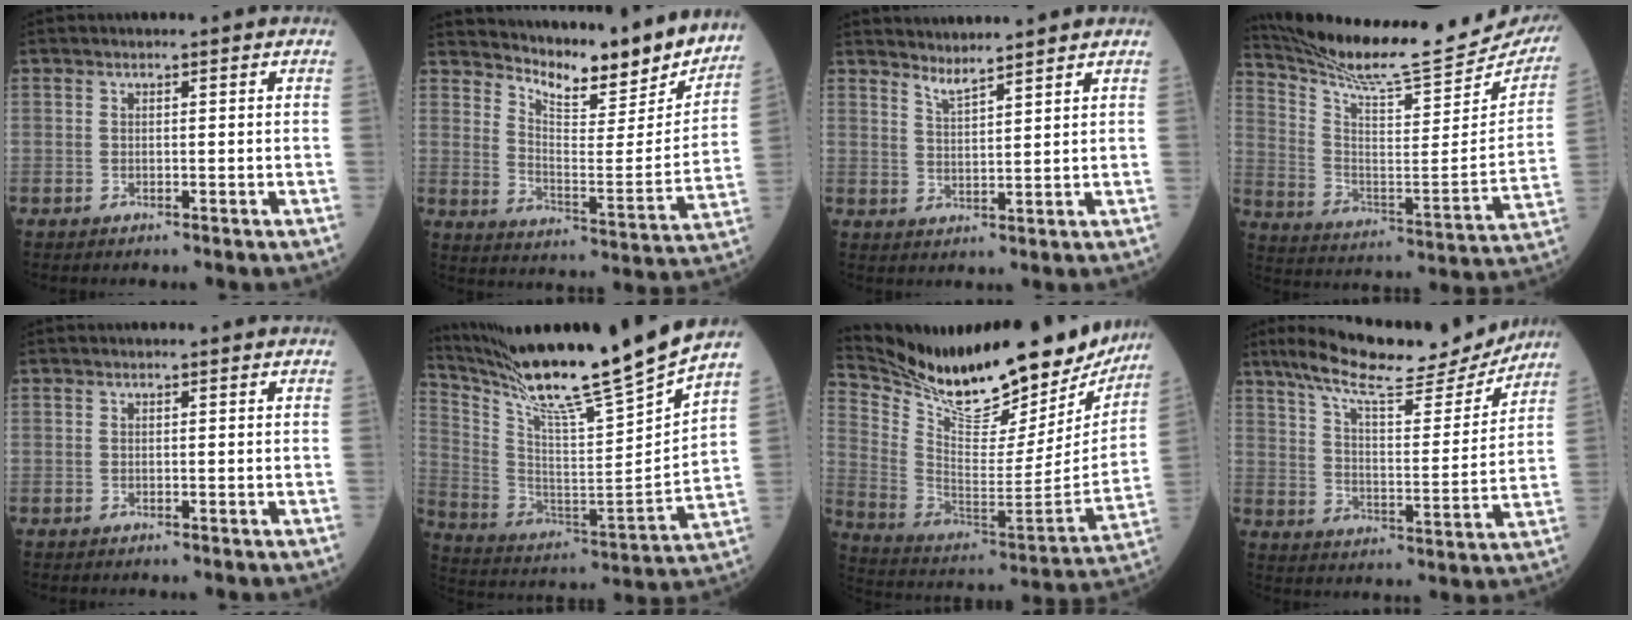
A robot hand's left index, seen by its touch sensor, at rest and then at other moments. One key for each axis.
{"total": 17.8, "fx": 15.9, "fy": 4.2, "fz": 6.7, "tx": -0.105, "ty": -0.039, "tz": 0.208}
{"total": 3.9, "fx": 3.7, "fy": -0.6, "fz": 0.9, "tx": -0.026, "ty": -0.001, "tz": 0.065}
{"total": 25.5, "fx": 23.8, "fy": 1.9, "fz": 9.0, "tx": -0.162, "ty": -0.096, "tz": 0.337}
{"total": 0.0}
{"total": 23.6, "fx": 20.0, "fy": -2.6, "fz": 12.1, "tx": -0.221, "ty": -0.063, "tz": 0.328}
{"total": 28.2, "fx": 24.1, "fy": 7.1, "fz": 12.8, "tx": -0.232, "ty": -0.045, "tz": 0.357}
{"total": 16.3, "fx": 14.3, "fy": 2.2, "fz": 7.5, "tx": -0.129, "ty": -0.001, "tz": 0.220}